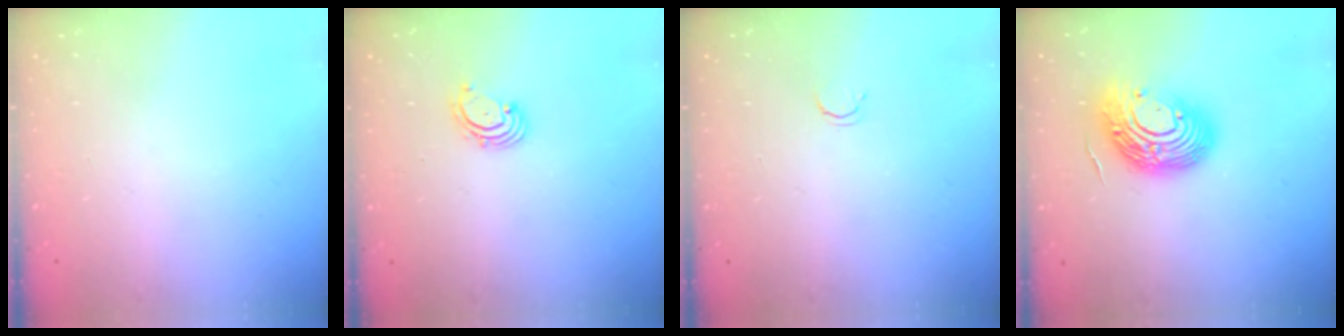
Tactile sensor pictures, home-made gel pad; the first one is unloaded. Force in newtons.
{"total": 1.8, "press": 1.7, "slide": 0.6}
{"total": 2.1, "press": 2.1, "slide": 0.4}
{"total": 14.6, "press": 14.5, "slide": 1.7}